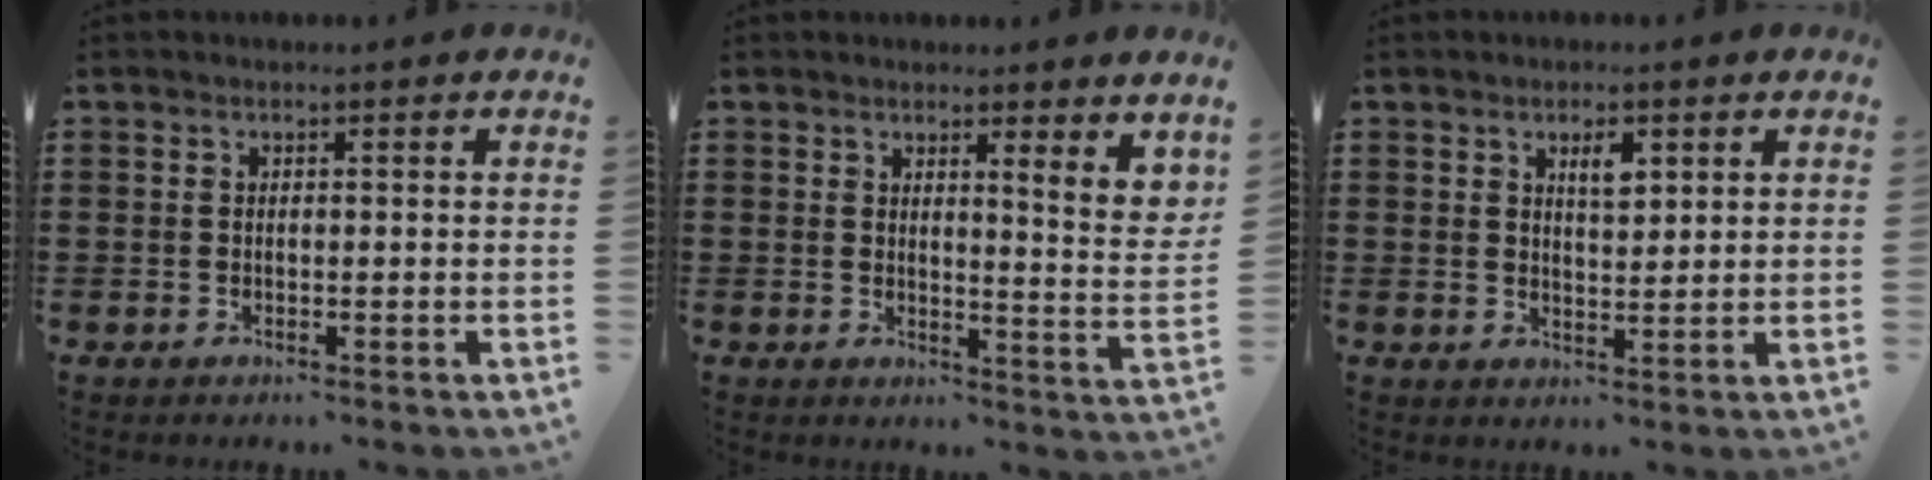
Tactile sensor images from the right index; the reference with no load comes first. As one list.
[{"total": 3.4, "force": [2.6, -0.1, 2.1], "torque": [-0.038, -0.018, 0.040]}, {"total": 3.0, "force": [1.6, 1.1, 2.2], "torque": [-0.033, -0.001, 0.024]}]